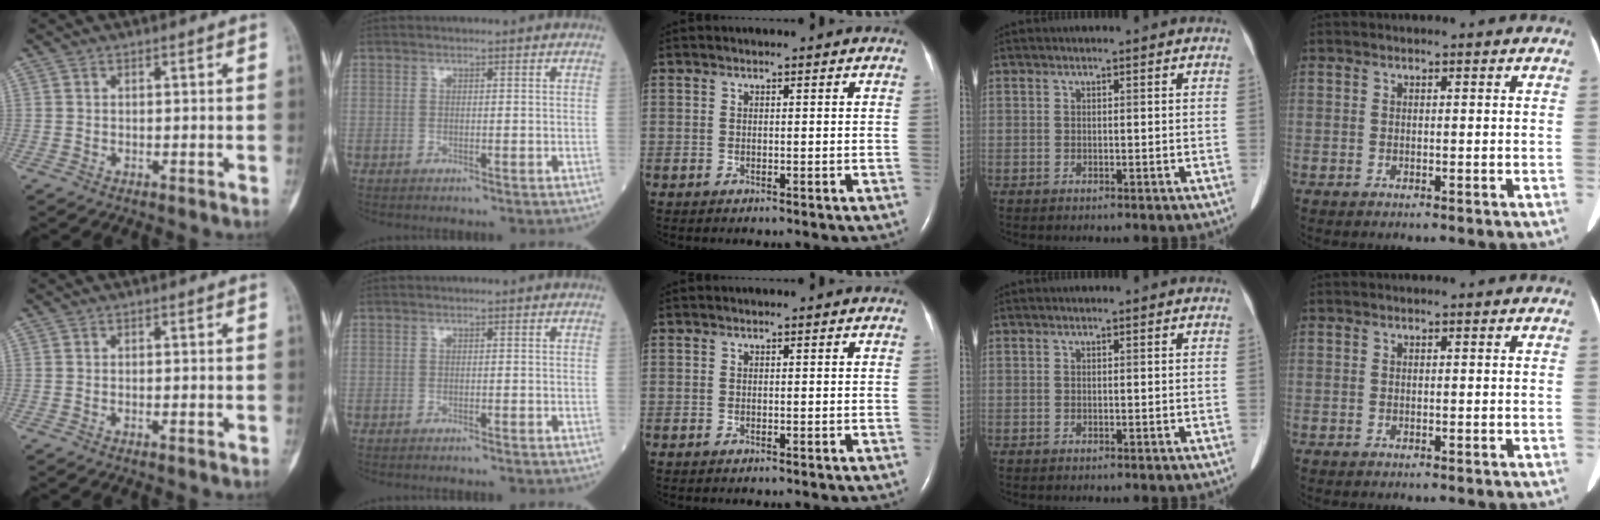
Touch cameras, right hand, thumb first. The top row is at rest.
{"thumb": {"total": 0.9, "force": [-0.4, 0.3, 0.8], "torque": [-0.014, 0.003, -0.005]}, "index": {"total": 1.0, "force": [-0.9, -0.1, 0.3], "torque": [-0.007, 0.000, -0.012]}}